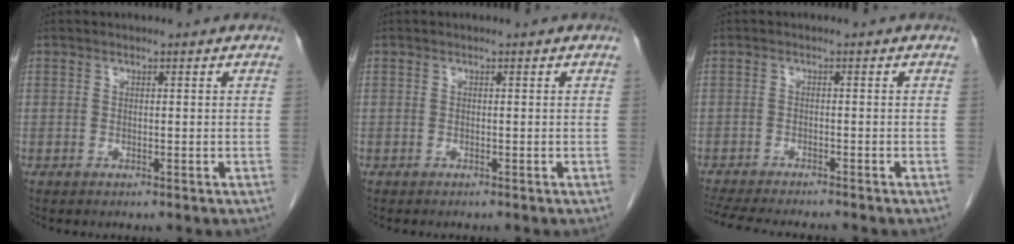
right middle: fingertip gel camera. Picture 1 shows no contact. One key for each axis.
{"total": 0.6, "fx": -0.5, "fy": 0.2, "fz": 0.2, "tx": -0.007, "ty": -0.001, "tz": -0.005}
{"total": 10.8, "fx": -9.6, "fy": 1.2, "fz": 4.8, "tx": -0.073, "ty": -0.014, "tz": -0.138}